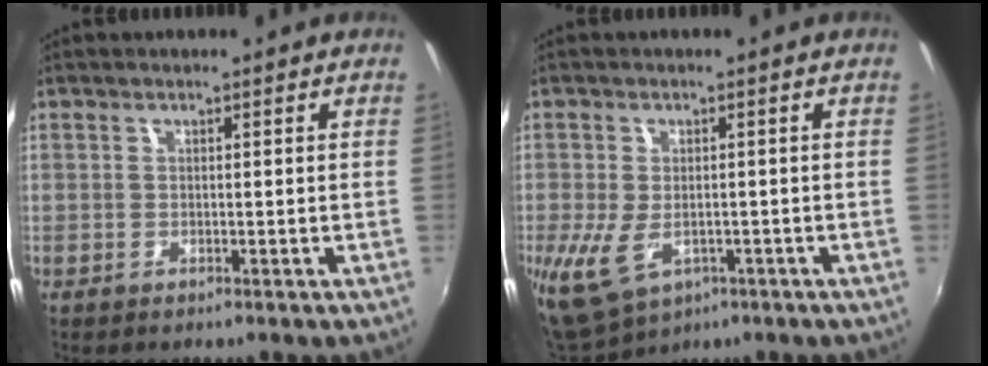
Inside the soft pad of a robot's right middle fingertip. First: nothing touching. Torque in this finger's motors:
{"motor_torque": [1.08, 0.25, 1.05, 0.21]}